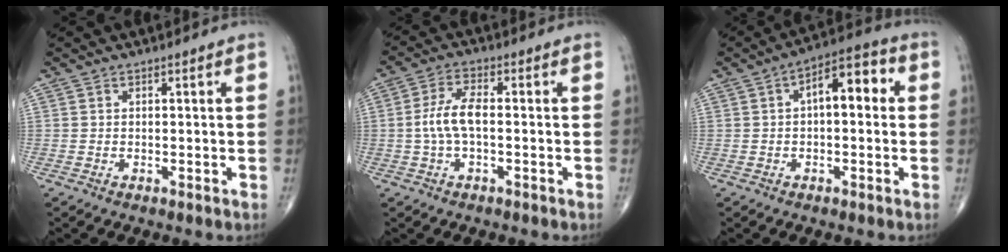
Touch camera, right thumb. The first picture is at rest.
{"total": 6.1, "force": [-0.5, 2.3, 5.6], "torque": [-0.127, 0.016, -0.014]}
{"total": 9.3, "force": [1.5, 4.4, 8.1], "torque": [-0.099, 0.031, 0.011]}